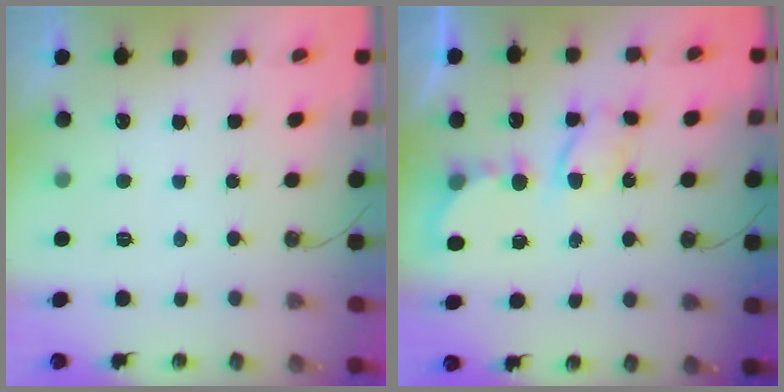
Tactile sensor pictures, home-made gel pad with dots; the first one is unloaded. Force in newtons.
{"total": 6.0, "press": 6.0, "slide": 0.4}